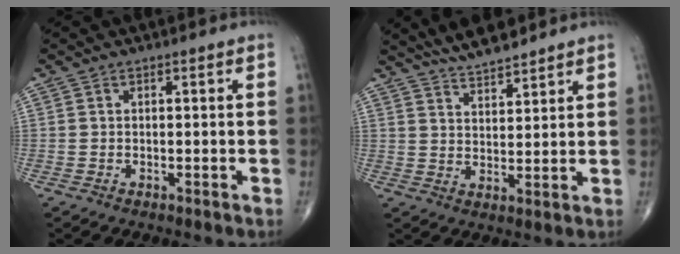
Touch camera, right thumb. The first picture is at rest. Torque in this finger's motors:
{"motor_torque": [-1.55, 1.60, 0.70, 0.92, -0.03]}